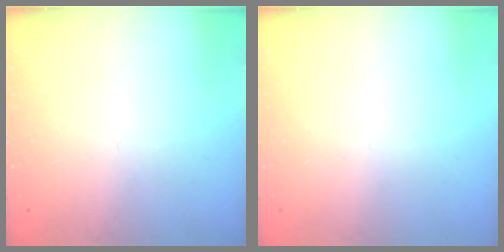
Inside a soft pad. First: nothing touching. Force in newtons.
{"total": 0.0}